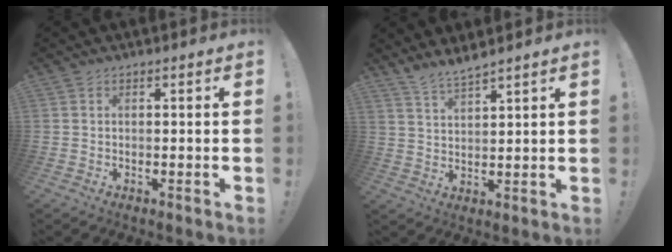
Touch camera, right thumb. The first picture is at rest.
{"total": 5.5, "force": [5.1, 0.0, 1.9], "torque": [-0.041, -0.034, 0.094]}